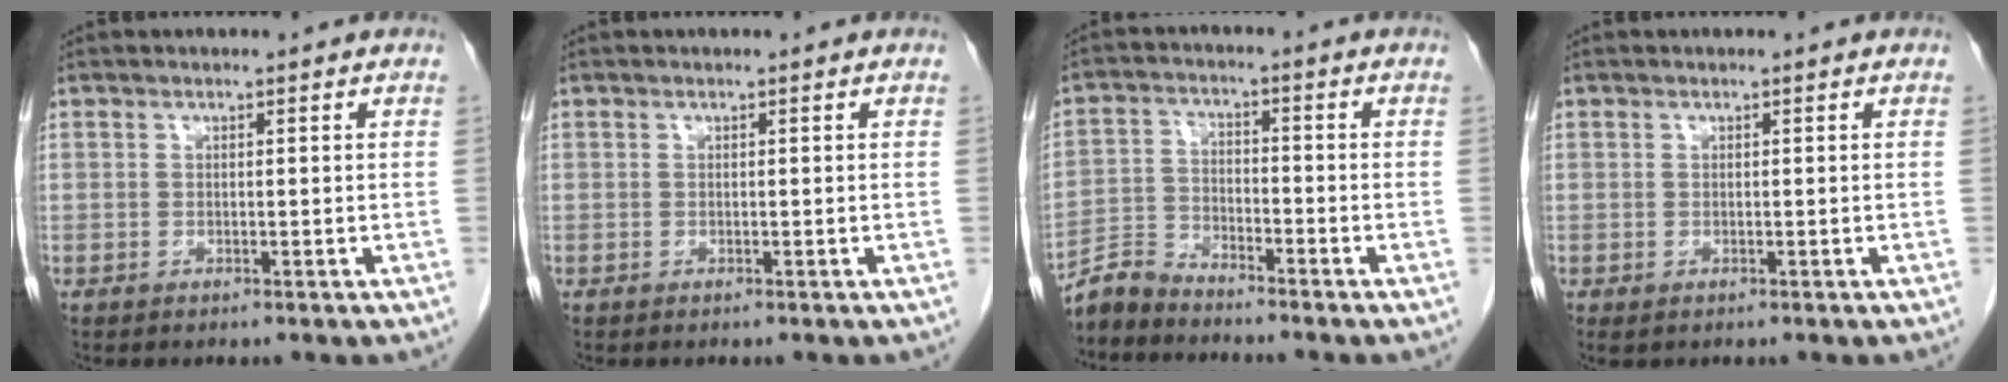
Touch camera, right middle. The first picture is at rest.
{"total": 0.0}
{"total": 5.0, "force": [-5.0, 0.5, 0.1], "torque": [-0.006, -0.007, -0.099]}
{"total": 0.6, "force": [-0.2, 0.4, 0.4], "torque": [-0.009, -0.002, 0.001]}